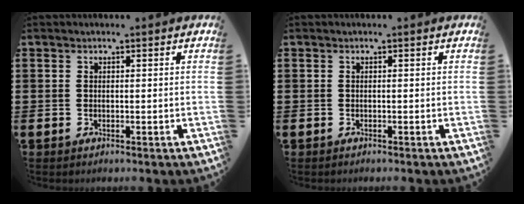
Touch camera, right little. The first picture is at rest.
{"total": 0.0}